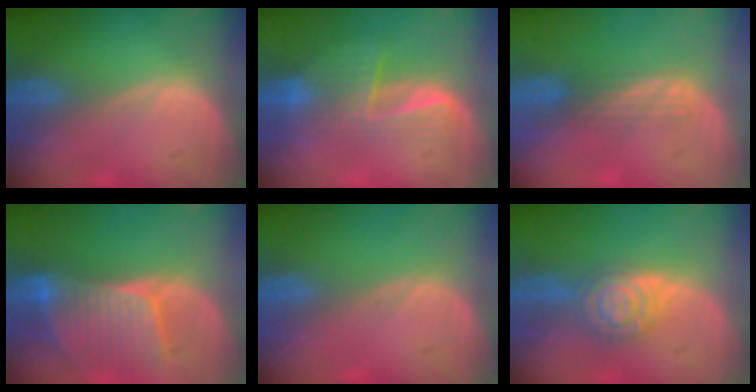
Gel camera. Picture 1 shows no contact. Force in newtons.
{"total": 6.4, "press": 6.2, "slide": 1.9}
{"total": 2.9, "press": 2.5, "slide": 1.5}
{"total": 8.5, "press": 7.7, "slide": 3.6}
{"total": 0.0}
{"total": 6.7, "press": 6.6, "slide": 0.4}